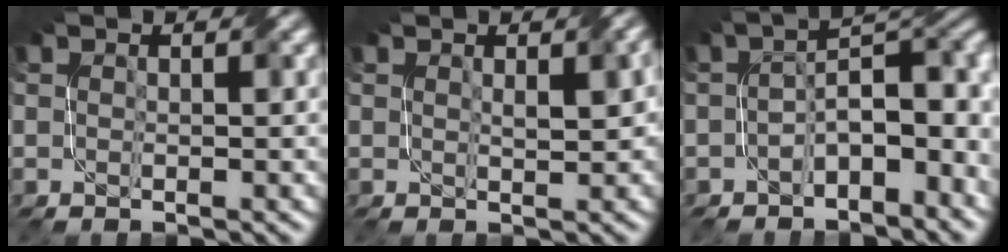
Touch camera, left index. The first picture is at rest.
{"total": 2.0, "force": [0.7, 0.7, 1.8], "torque": [-0.023, 0.006, 0.019]}
{"total": 6.2, "force": [-1.7, 3.3, 4.9], "torque": [-0.054, 0.015, -0.030]}